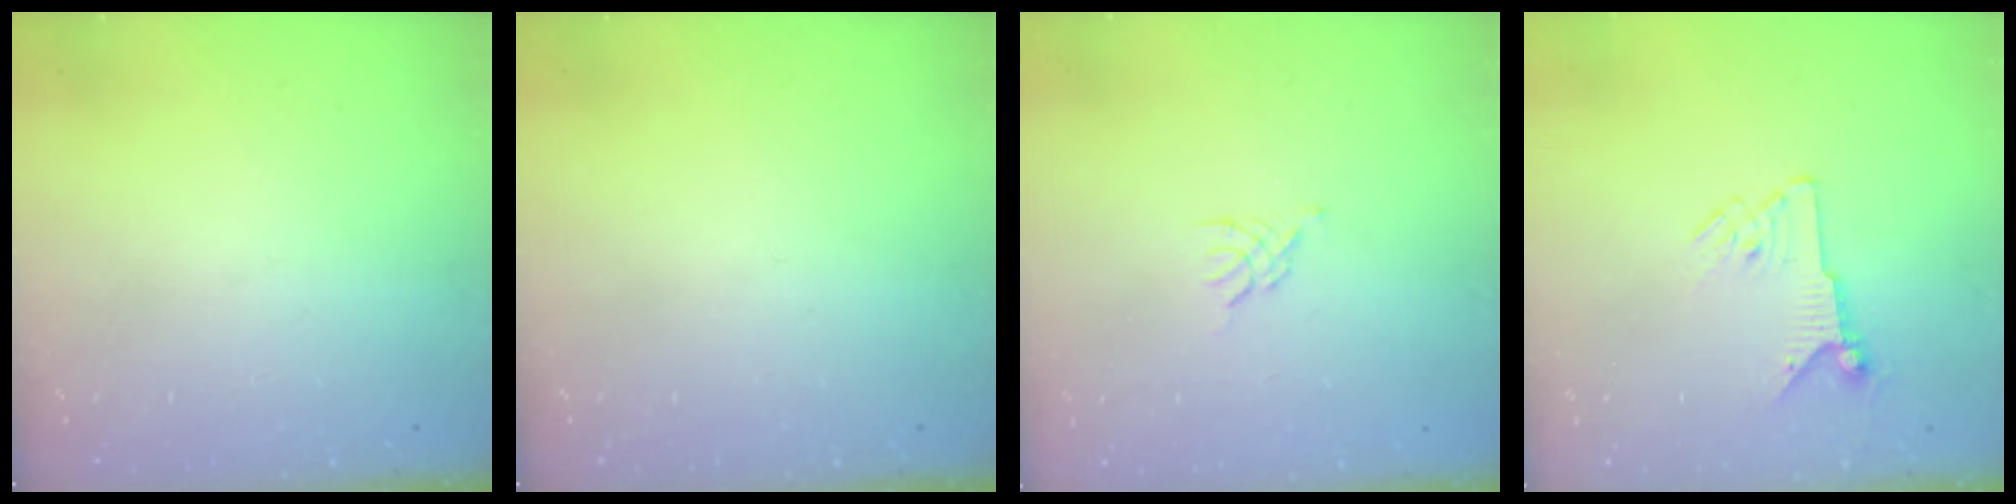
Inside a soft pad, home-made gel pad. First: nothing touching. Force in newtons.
{"total": 0.0}
{"total": 0.8, "press": 0.7, "slide": 0.3}
{"total": 6.9, "press": 6.9, "slide": 0.3}